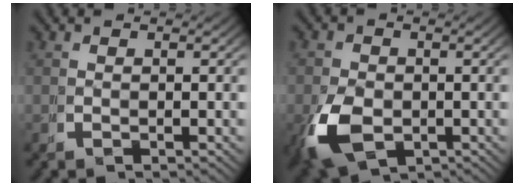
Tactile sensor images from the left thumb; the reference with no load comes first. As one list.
[{"total": 6.5, "force": [-2.6, 4.7, 3.8], "torque": [-0.097, -0.035, -0.023]}]